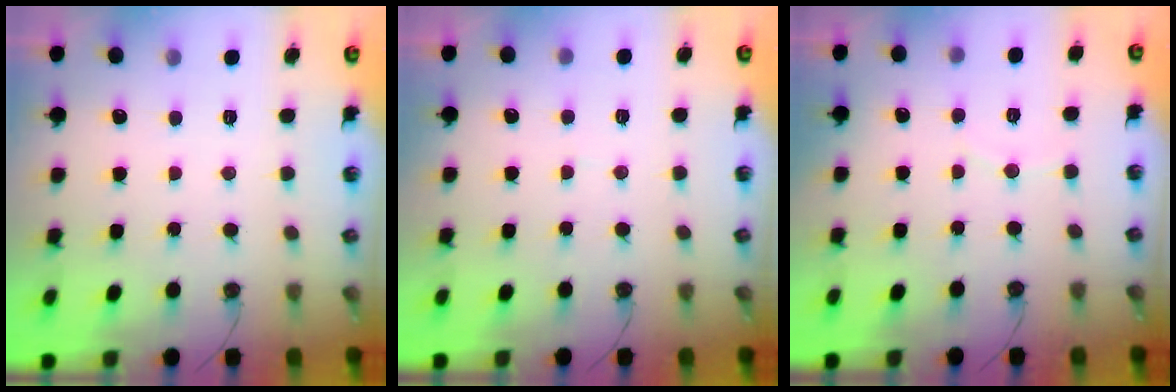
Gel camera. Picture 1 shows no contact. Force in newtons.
{"total": 1.8, "press": 1.7, "slide": 0.1}
{"total": 2.7, "press": 2.7, "slide": 0.3}